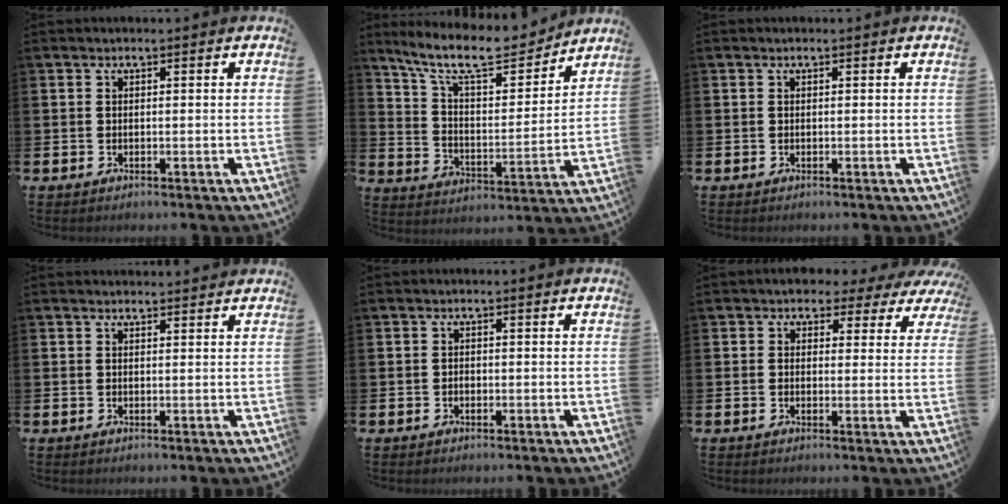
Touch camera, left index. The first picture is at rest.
{"total": 11.6, "force": [10.1, 2.7, 4.9], "torque": [-0.125, -0.062, 0.176]}
{"total": 0.0}
{"total": 1.3, "force": [1.3, 0.2, 0.0], "torque": [0.011, -0.007, 0.022]}
{"total": 0.6, "force": [-0.3, 0.4, 0.3], "torque": [-0.014, 0.005, -0.005]}
{"total": 2.5, "force": [1.6, 1.8, 0.5], "torque": [-0.009, -0.010, 0.021]}